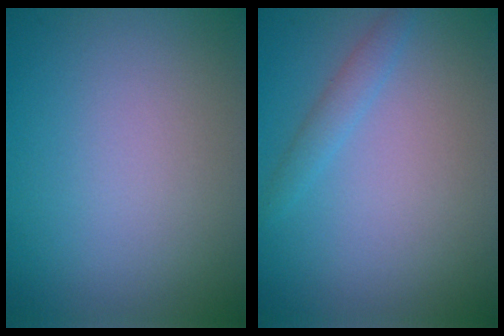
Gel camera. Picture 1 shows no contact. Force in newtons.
{"total": 1.4, "press": 1.4, "slide": 0.1}